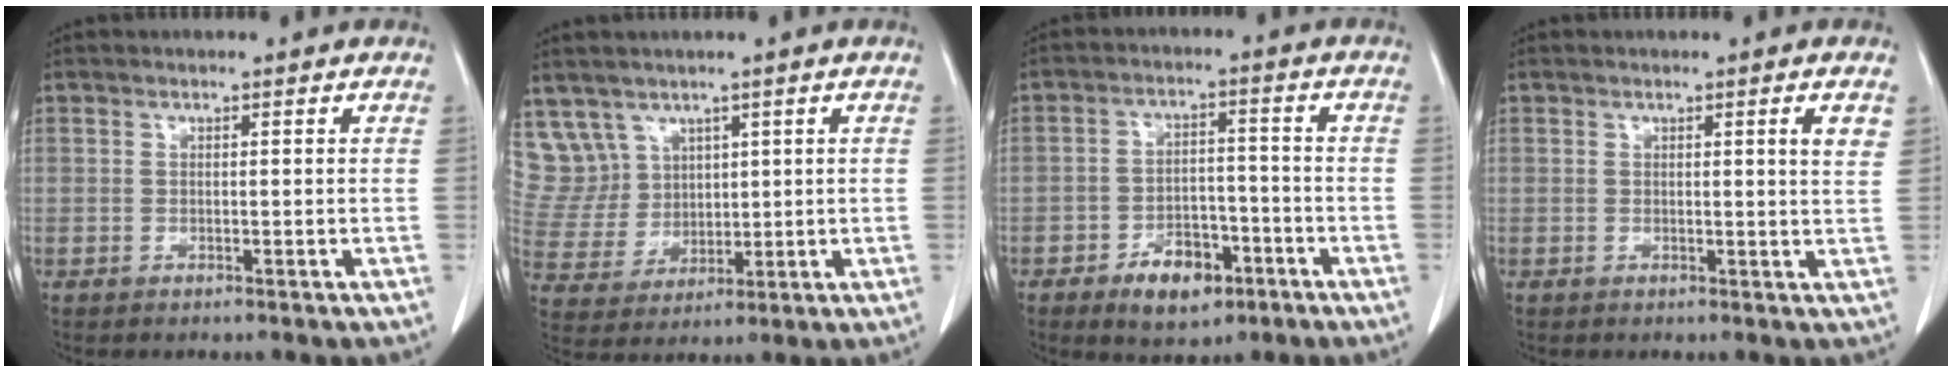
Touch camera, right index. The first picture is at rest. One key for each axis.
{"total": 8.7, "fx": 5.5, "fy": 6.8, "fz": 0.3, "tx": -0.017, "ty": 0.029, "tz": 0.127}
{"total": 7.7, "fx": -4.2, "fy": 4.3, "fz": 4.7, "tx": -0.076, "ty": 0.008, "tz": -0.064}
{"total": 2.8, "fx": 1.3, "fy": -0.2, "fz": 2.5, "tx": -0.033, "ty": -0.005, "tz": 0.015}